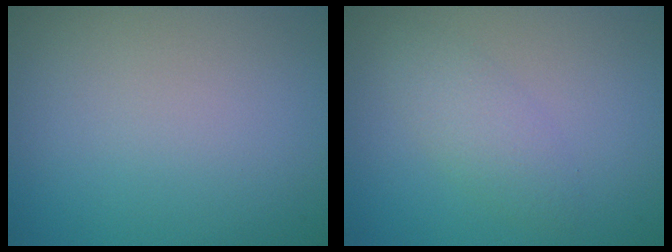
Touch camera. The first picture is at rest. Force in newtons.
{"total": 2.2, "press": 2.2, "slide": 0.1}